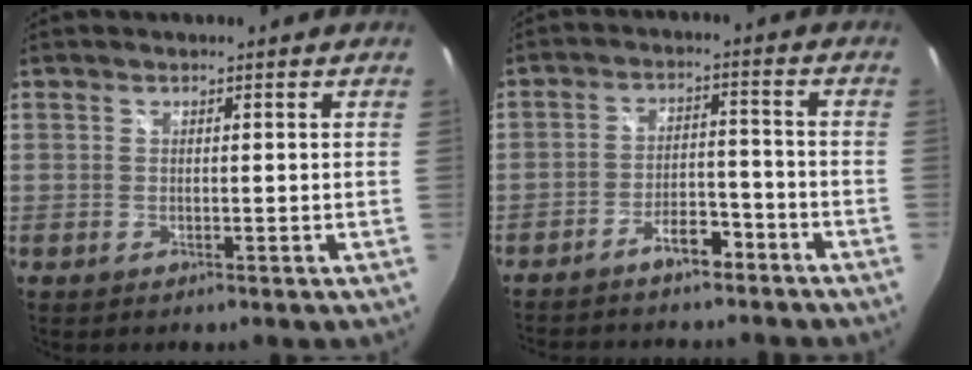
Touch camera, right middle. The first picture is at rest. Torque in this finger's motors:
{"motor_torque": [0.98, -1.16, 0.14, 0.09]}